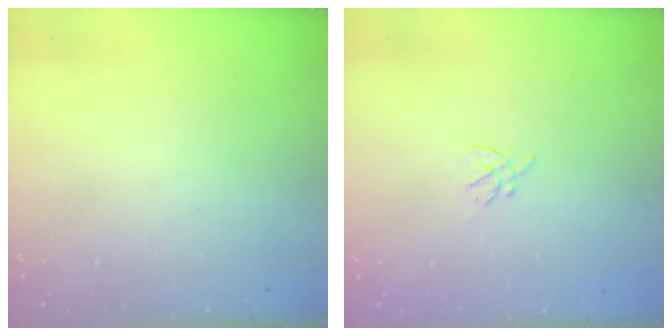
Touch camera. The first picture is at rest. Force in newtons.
{"total": 1.6, "press": 1.5, "slide": 0.5}